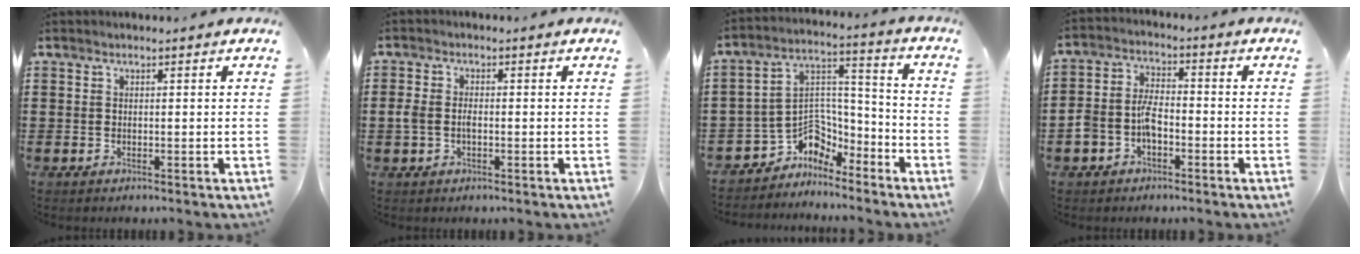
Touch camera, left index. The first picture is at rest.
{"total": 2.8, "force": [-0.4, 1.6, 2.2], "torque": [-0.059, -0.003, -0.012]}
{"total": 6.1, "force": [-4.4, 4.0, 1.0], "torque": [-0.035, -0.001, -0.087]}
{"total": 5.3, "force": [-2.5, 3.2, 3.4], "torque": [-0.090, 0.006, -0.053]}